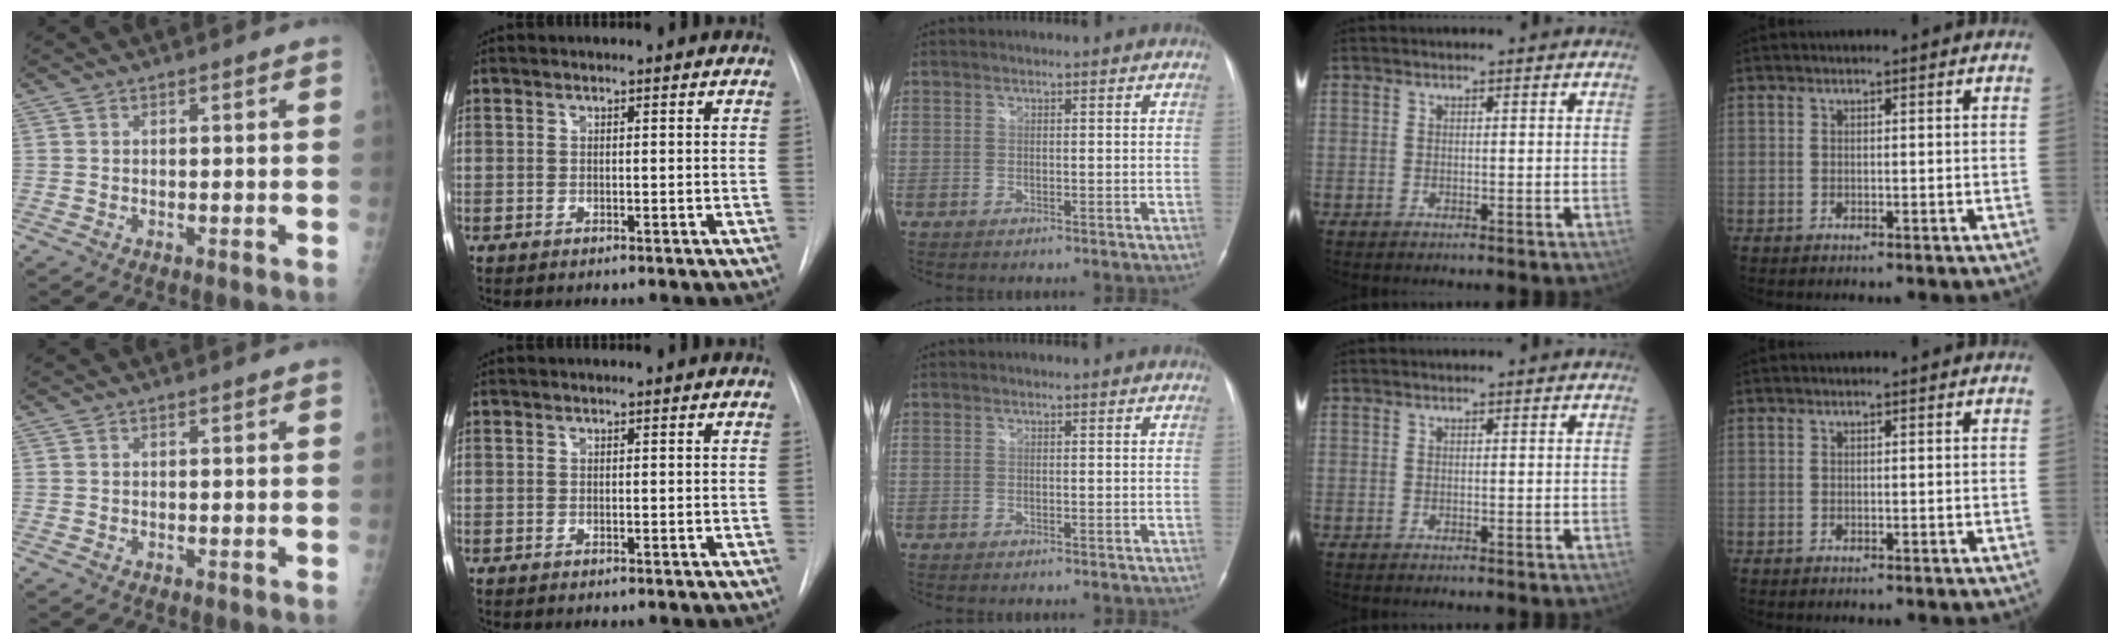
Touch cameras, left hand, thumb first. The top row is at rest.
{}